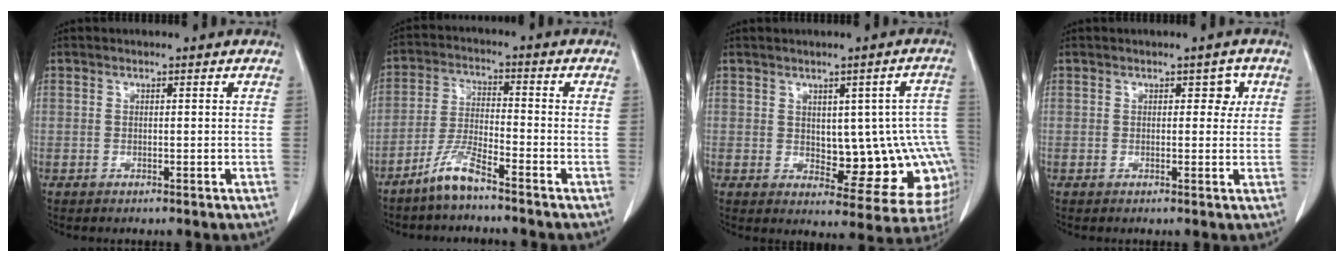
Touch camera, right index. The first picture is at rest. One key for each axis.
{"total": 6.2, "fx": -4.9, "fy": 0.4, "fz": 3.7, "tx": -0.088, "ty": -0.012, "tz": -0.101}
{"total": 12.6, "fx": -0.6, "fy": 5.3, "fz": 11.5, "tx": -0.107, "ty": 0.020, "tz": 0.006}
{"total": 2.1, "fx": 0.6, "fy": 1.4, "fz": 1.5, "tx": -0.011, "ty": 0.008, "tz": 0.004}